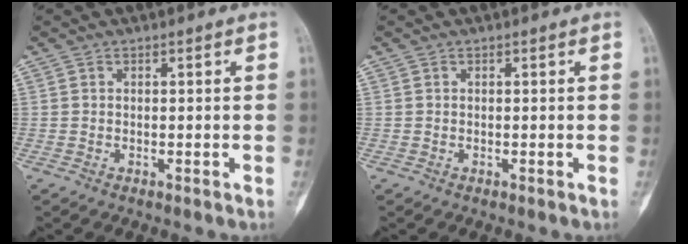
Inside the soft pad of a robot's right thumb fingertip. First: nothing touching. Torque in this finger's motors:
{"motor_torque": [0.15, 0.08, 0.02, -0.02, 0.00]}